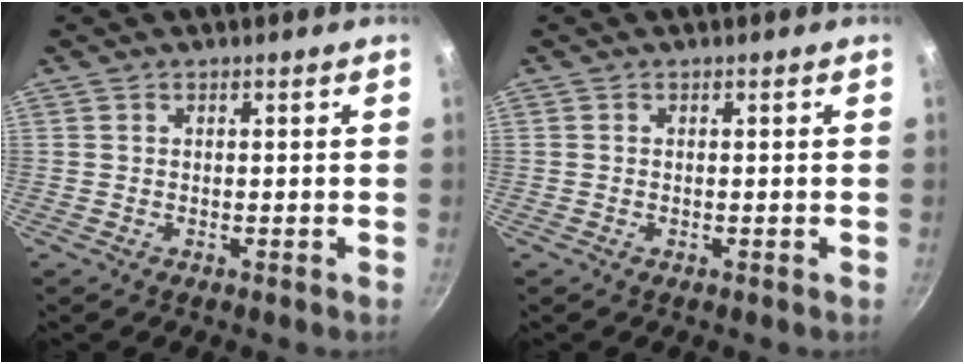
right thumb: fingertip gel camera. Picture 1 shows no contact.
{"total": 0.0}